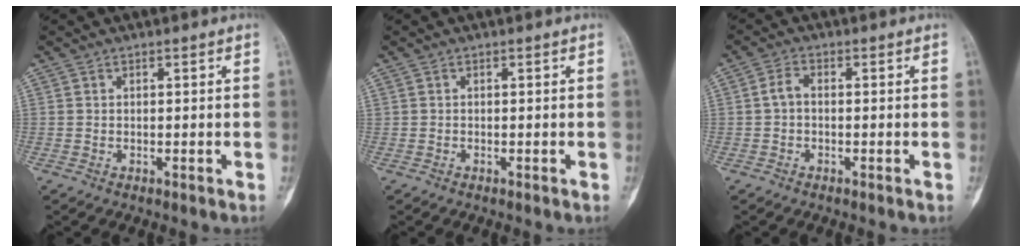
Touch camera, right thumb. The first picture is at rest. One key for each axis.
{"total": 0.0}
{"total": 2.4, "fx": -0.4, "fy": 1.4, "fz": 1.8, "tx": -0.036, "ty": 0.008, "tz": -0.012}